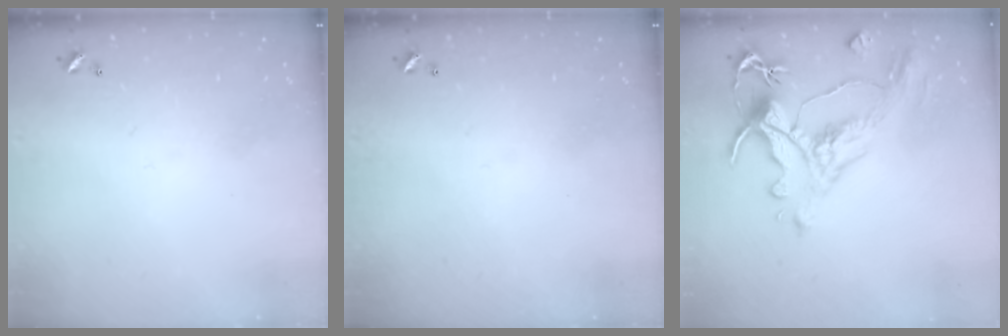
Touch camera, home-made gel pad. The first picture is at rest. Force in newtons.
{"total": 0.0}
{"total": 1.6, "press": 0.8, "slide": 1.4}